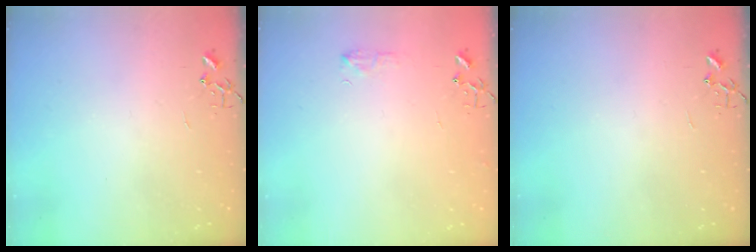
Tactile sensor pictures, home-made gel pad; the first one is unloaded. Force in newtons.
{"total": 6.4, "press": 6.3, "slide": 0.9}
{"total": 0.0}